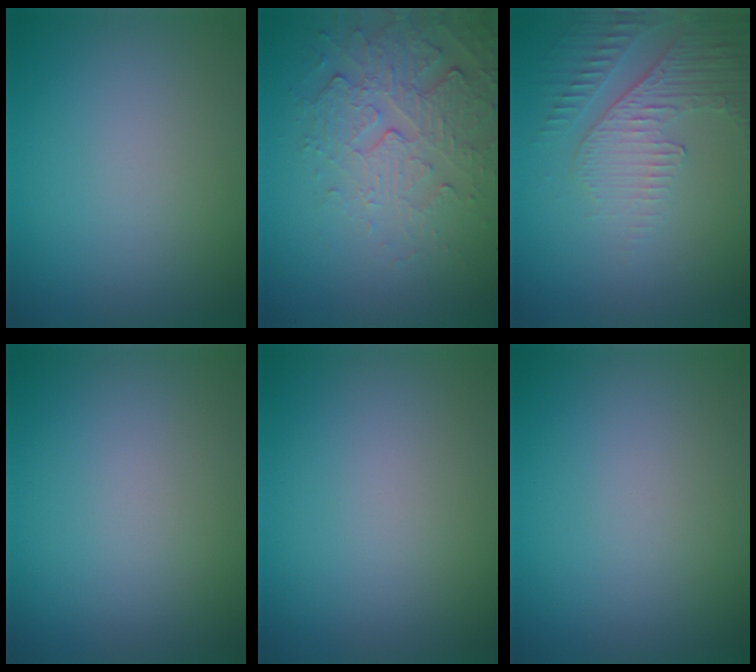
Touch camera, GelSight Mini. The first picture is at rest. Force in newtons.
{"total": 5.5, "press": 3.5, "slide": 4.2}
{"total": 5.0, "press": 3.2, "slide": 3.8}
{"total": 0.0}
{"total": 0.0}
{"total": 0.0}